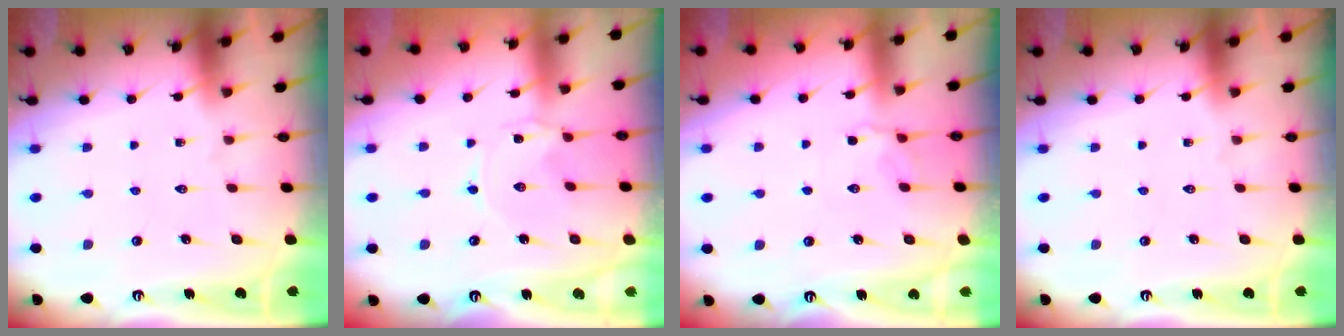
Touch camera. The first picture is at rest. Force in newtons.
{"total": 0.0}
{"total": 2.8, "press": 2.6, "slide": 1.1}
{"total": 0.0}